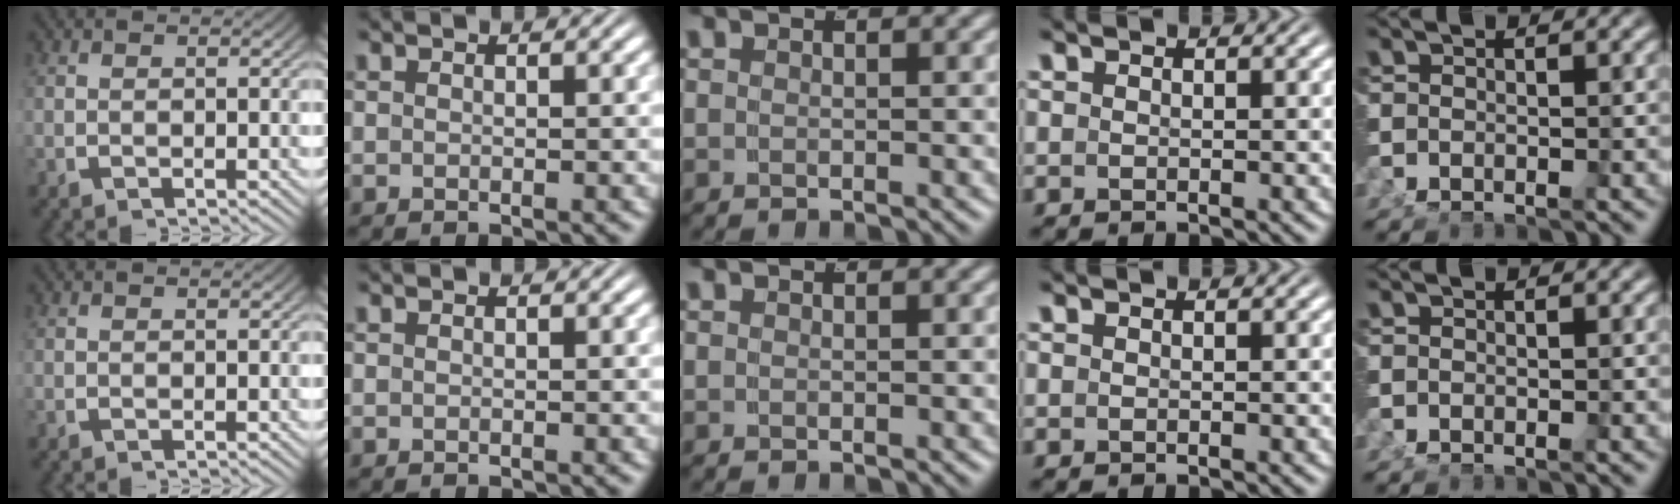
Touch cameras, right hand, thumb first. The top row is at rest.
{}